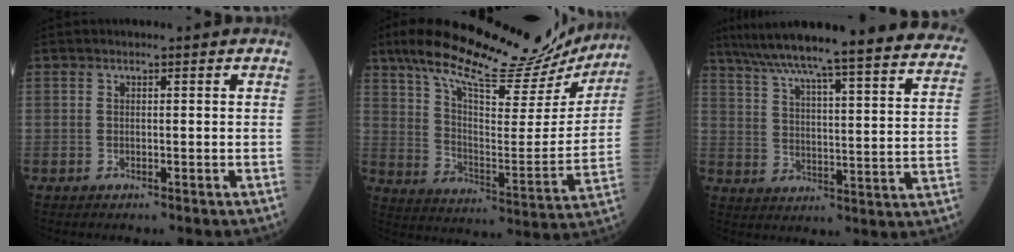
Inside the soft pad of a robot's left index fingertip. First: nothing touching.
{"total": 25.9, "force": [21.7, 6.0, 12.8], "torque": [-0.204, 0.004, 0.304]}
{"total": 32.7, "force": [29.1, 1.4, 14.7], "torque": [-0.231, -0.062, 0.367]}